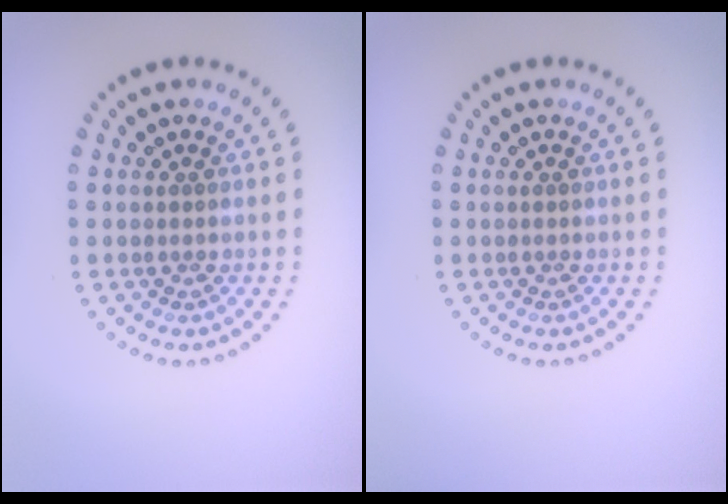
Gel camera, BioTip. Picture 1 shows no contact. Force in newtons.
{"total": 0.0}